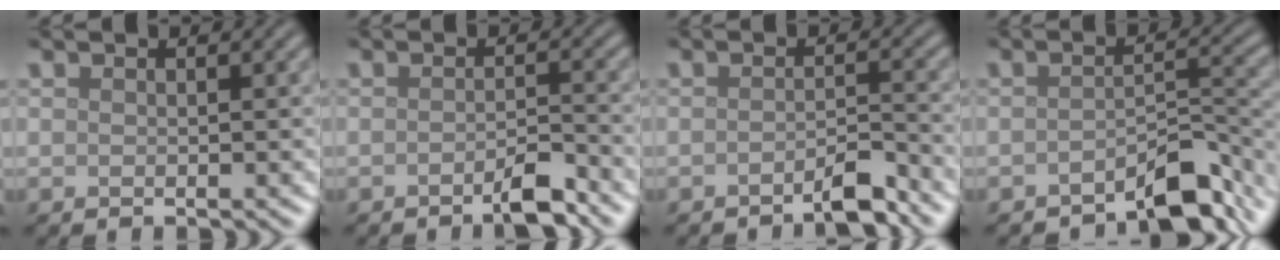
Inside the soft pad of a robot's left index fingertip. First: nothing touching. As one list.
[{"total": 2.5, "force": [-1.8, 0.4, 1.7], "torque": [-0.025, 0.003, -0.033]}, {"total": 2.5, "force": [-2.1, 0.3, 1.5], "torque": [-0.019, 0.006, -0.039]}, {"total": 4.8, "force": [-3.6, 1.4, 2.9], "torque": [-0.031, 0.005, -0.058]}]